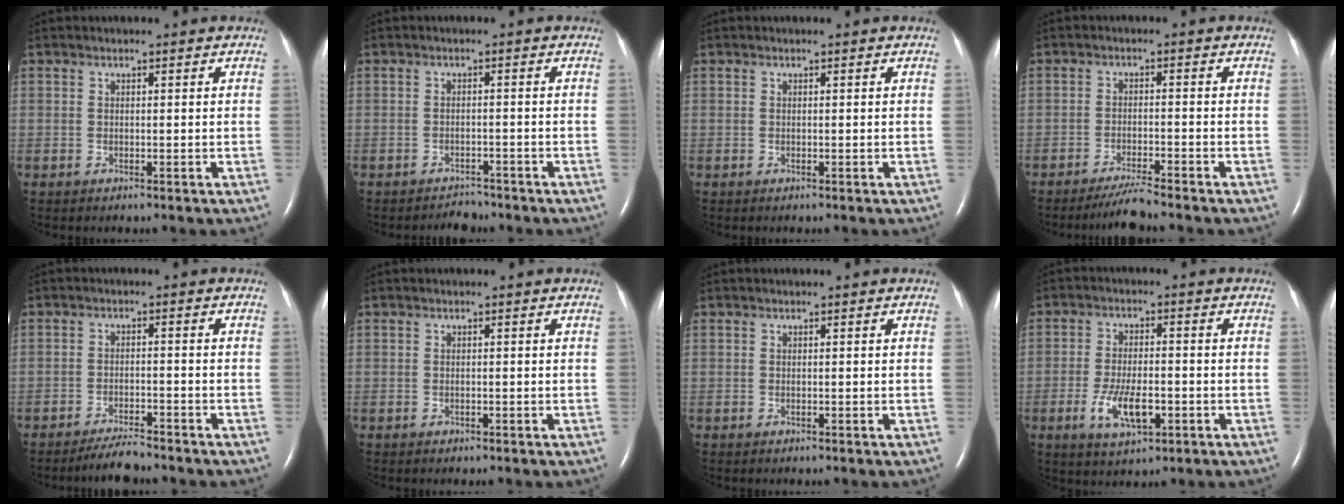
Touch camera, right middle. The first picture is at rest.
{"total": 2.2, "force": [-2.1, 0.6, -0.3], "torque": [-0.001, -0.005, -0.029]}
{"total": 0.0}
{"total": 3.7, "force": [-3.4, -0.8, 1.3], "torque": [-0.031, -0.017, -0.064]}
{"total": 4.0, "force": [-3.7, 0.3, 1.4], "torque": [-0.031, -0.014, -0.065]}
{"total": 0.0}
{"total": 0.0}
{"total": 7.0, "force": [-2.5, 2.6, 6.1], "torque": [-0.122, -0.007, -0.039]}